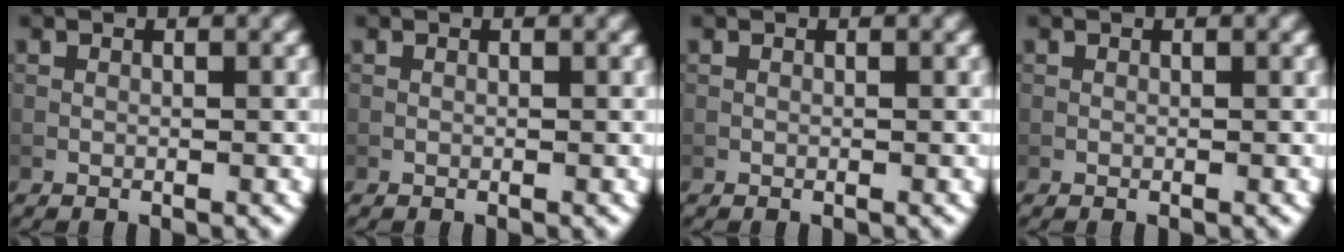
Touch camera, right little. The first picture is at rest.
{"total": 0.0}
{"total": 0.0}
{"total": 0.0}